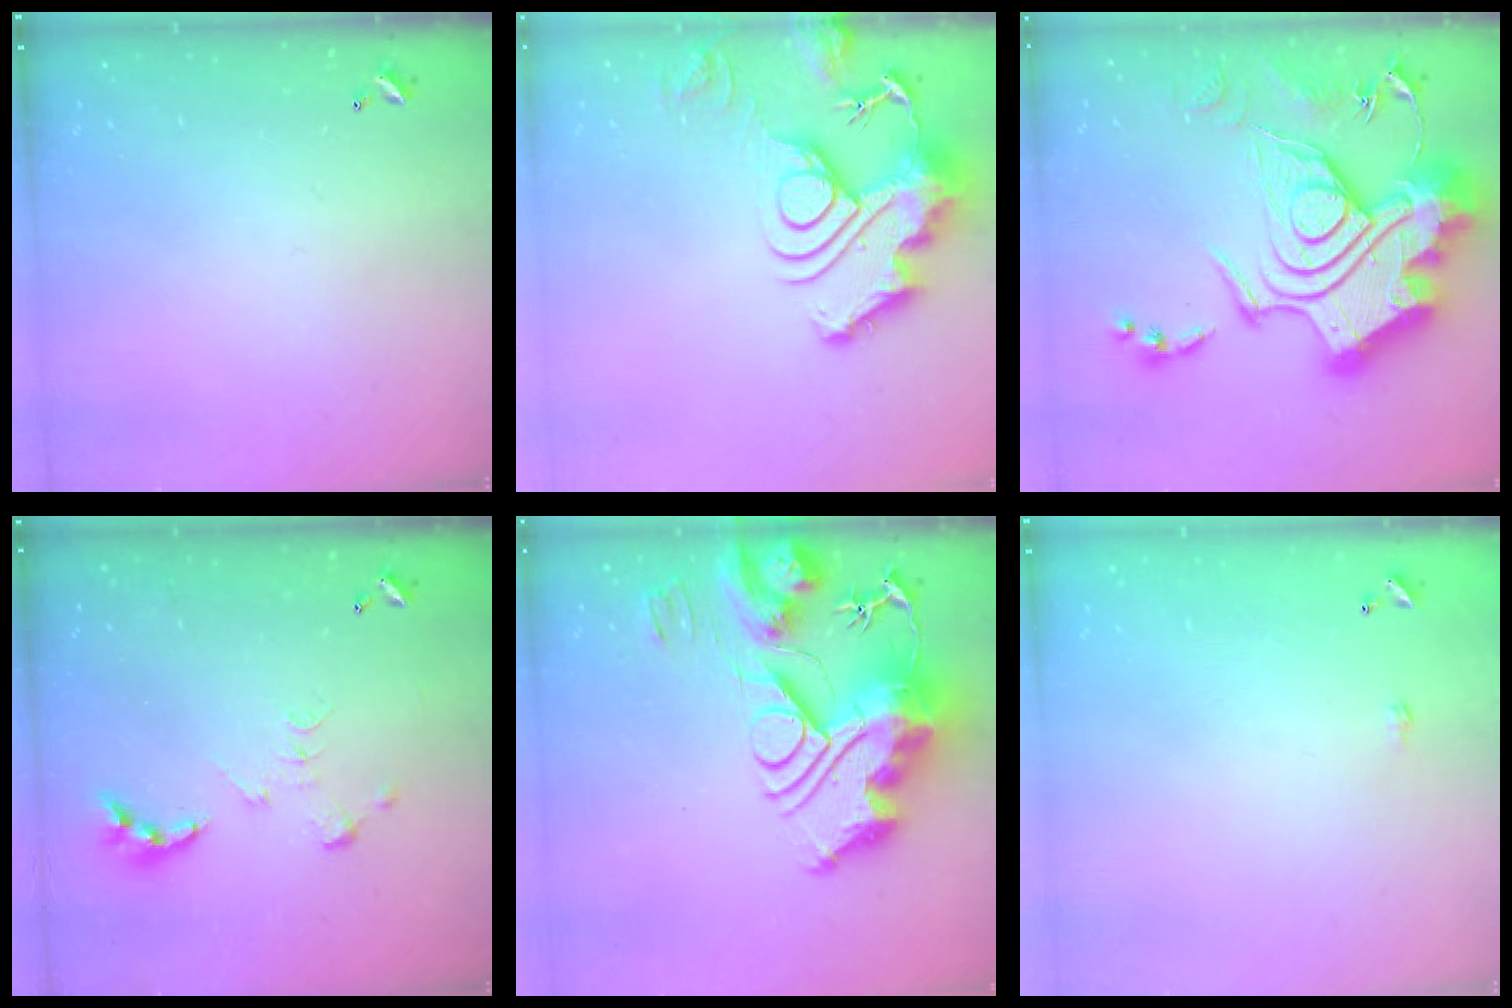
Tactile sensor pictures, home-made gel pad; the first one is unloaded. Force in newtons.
{"total": 17.0, "press": 16.9, "slide": 1.8}
{"total": 1.1, "press": 1.1, "slide": 0.0}
{"total": 0.0}
{"total": 0.5, "press": 0.5, "slide": 0.0}
{"total": 0.6, "press": 0.6, "slide": 0.2}